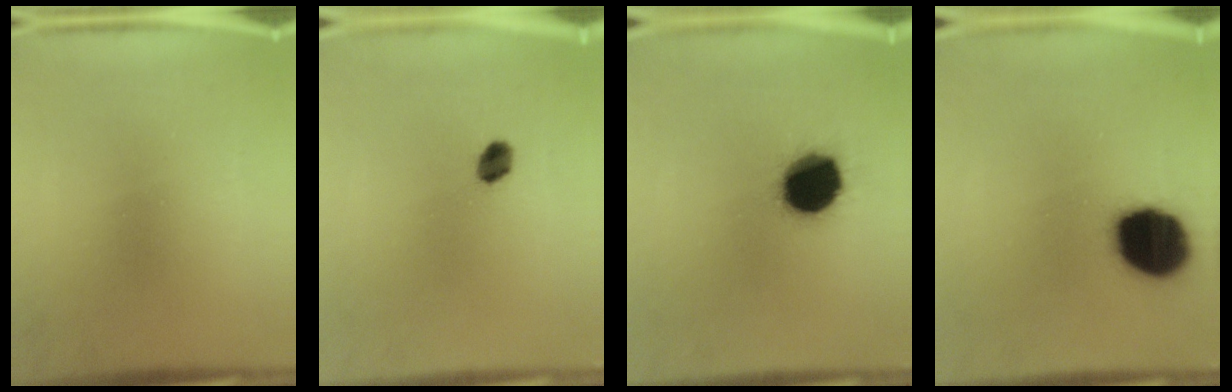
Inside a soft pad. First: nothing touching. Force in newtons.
{"total": 3.5}
{"total": 16.1}
{"total": 20.0}